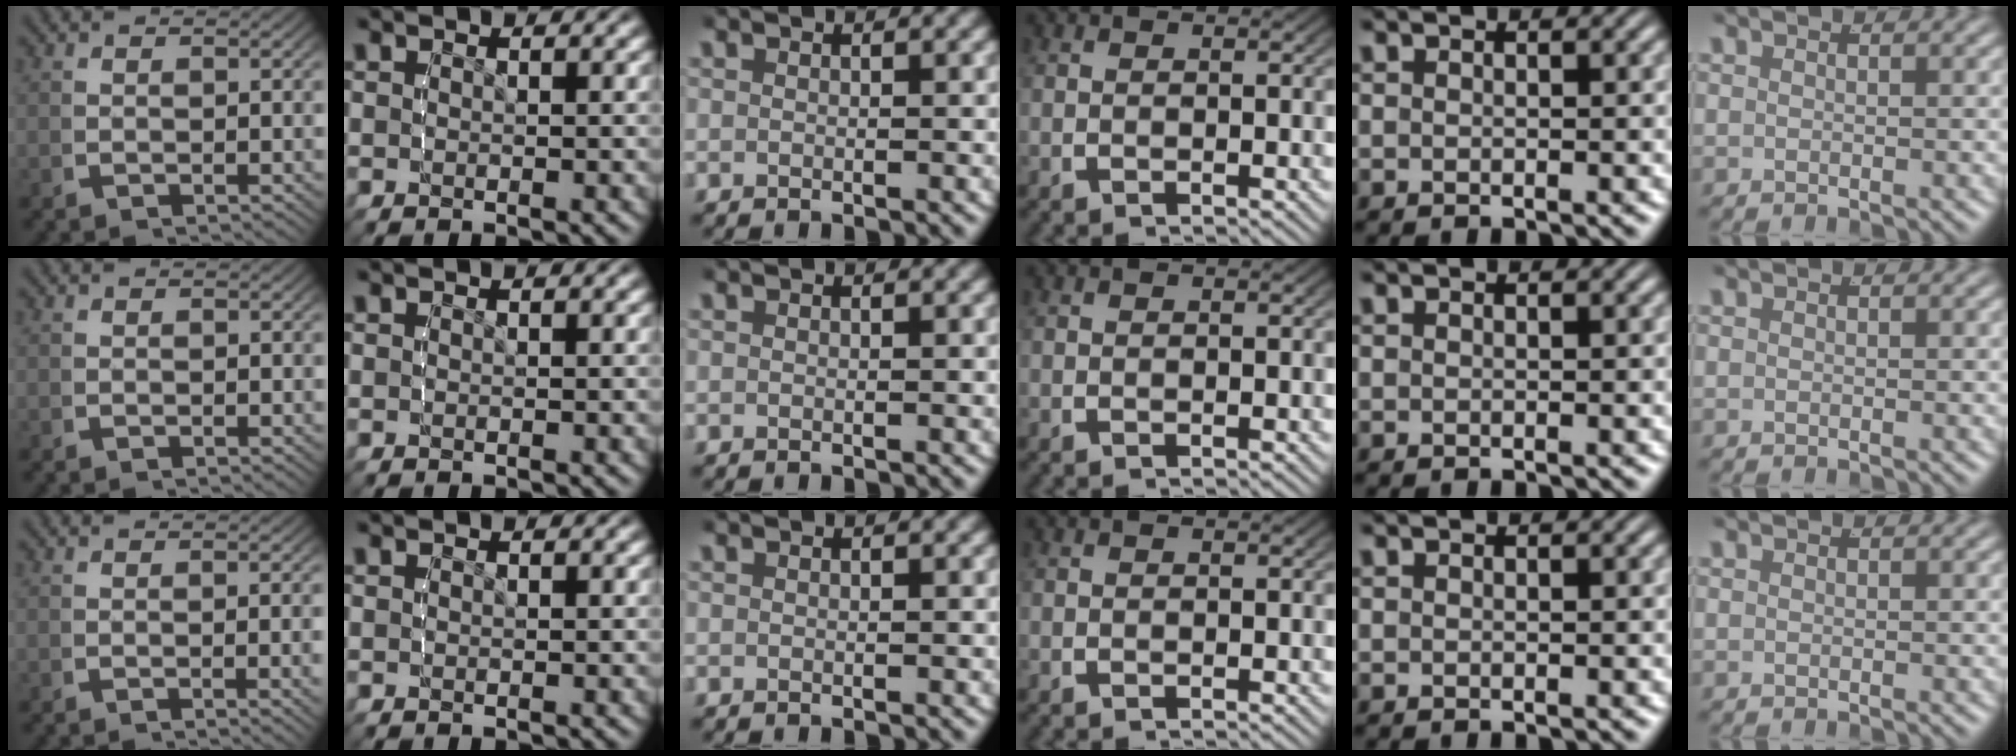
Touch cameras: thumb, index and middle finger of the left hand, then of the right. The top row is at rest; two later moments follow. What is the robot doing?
{"motion": "lift_and_place", "object": "bottle"}